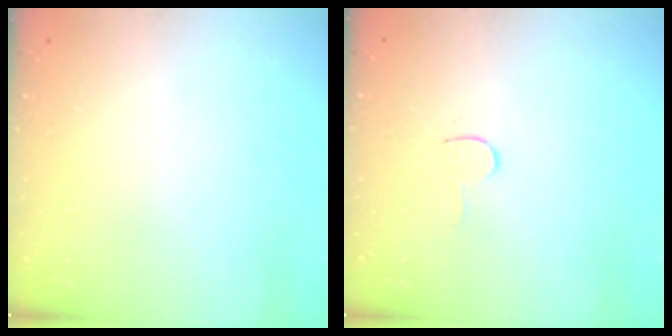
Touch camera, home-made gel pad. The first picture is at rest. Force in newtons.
{"total": 4.7, "press": 4.7, "slide": 0.4}